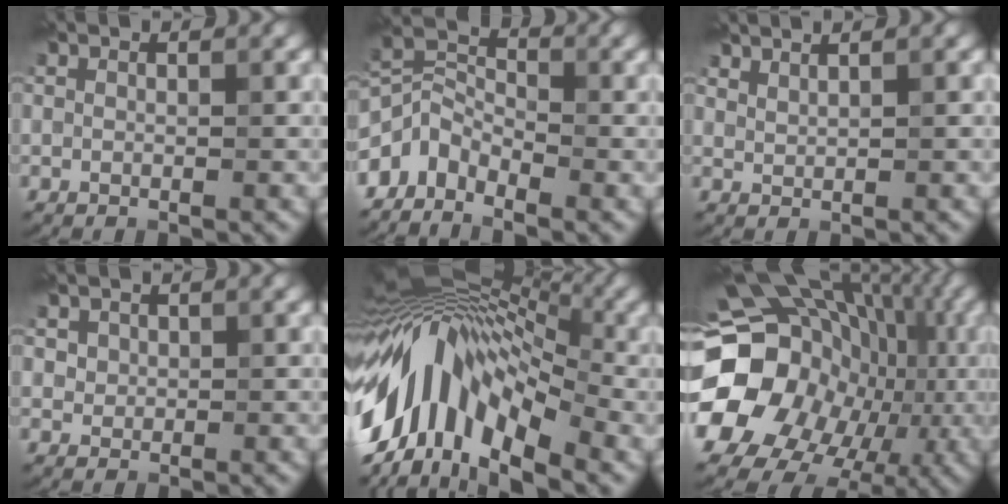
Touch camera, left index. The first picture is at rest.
{"total": 3.5, "force": [-2.6, 1.9, 1.2], "torque": [-0.023, 0.004, -0.065]}
{"total": 1.6, "force": [1.6, 0.2, 0.4], "torque": [-0.005, 0.000, 0.029]}
{"total": 2.0, "force": [1.0, 1.6, 0.7], "torque": [-0.019, -0.002, 0.030]}
{"total": 14.0, "force": [-2.6, 7.6, 11.5], "torque": [-0.210, 0.028, -0.055]}
{"total": 22.9, "force": [-2.7, 20.2, 10.6], "torque": [-0.178, -0.008, -0.072]}